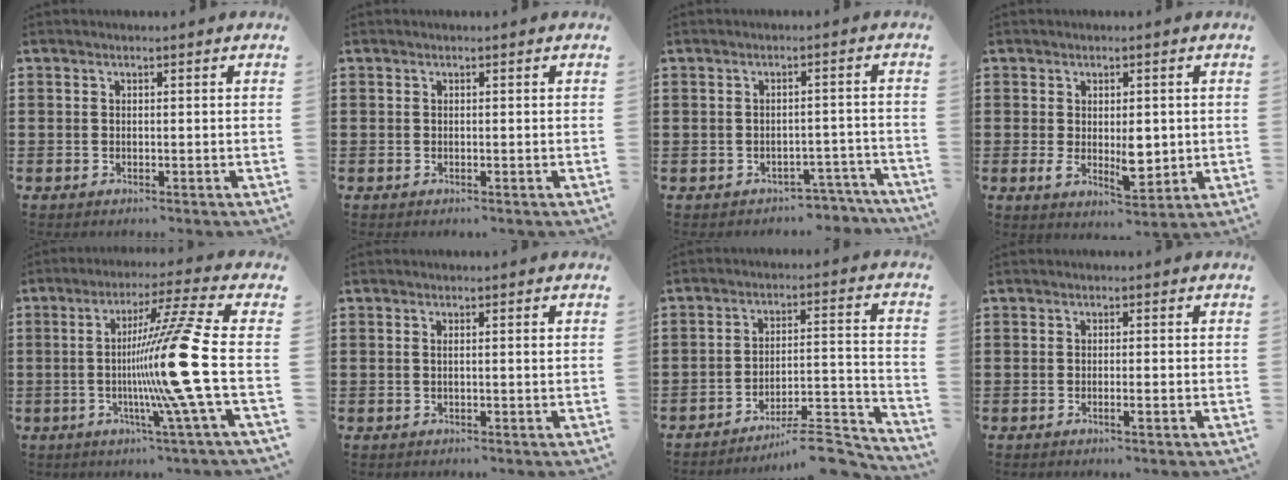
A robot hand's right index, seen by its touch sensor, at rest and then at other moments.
{"total": 0.0}
{"total": 2.5, "force": [-2.3, 0.7, 0.1], "torque": [-0.010, 0.003, -0.050]}
{"total": 5.4, "force": [0.0, 3.0, 4.5], "torque": [-0.069, 0.001, 0.000]}
{"total": 15.6, "force": [-1.5, -1.6, 15.5], "torque": [-0.284, -0.026, -0.047]}
{"total": 0.9, "force": [0.1, -0.1, 0.9], "torque": [-0.016, -0.002, 0.002]}
{"total": 8.0, "force": [-7.1, 1.0, 3.6], "torque": [-0.050, 0.011, -0.132]}
{"total": 1.2, "force": [-0.5, 0.0, 1.0], "torque": [-0.016, -0.003, -0.010]}